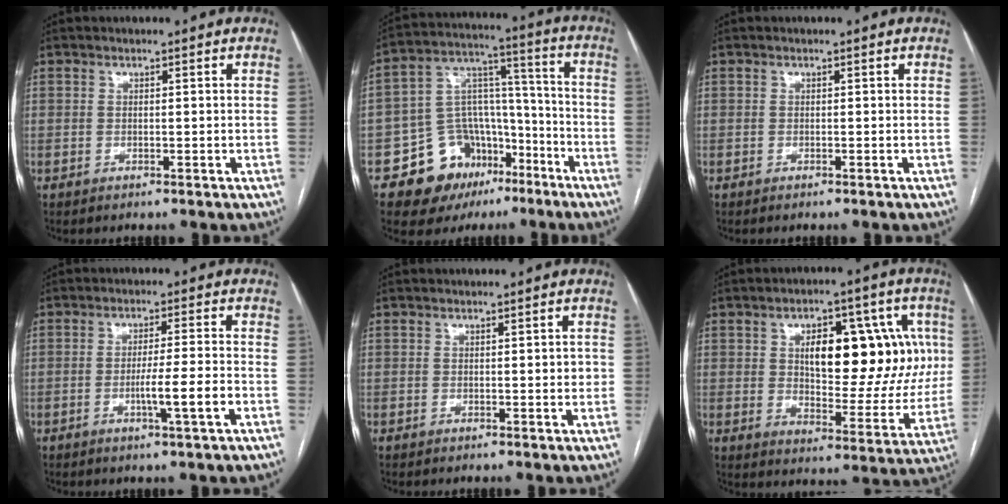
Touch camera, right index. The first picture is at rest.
{"total": 14.4, "force": [-7.9, 10.3, 6.1], "torque": [-0.094, 0.066, -0.116]}
{"total": 0.0}
{"total": 6.1, "force": [-2.1, -0.6, 5.7], "torque": [-0.093, -0.009, -0.035]}
{"total": 1.3, "force": [0.1, 0.4, 1.2], "torque": [-0.013, 0.001, 0.001]}
{"total": 17.2, "force": [4.0, 7.6, 14.9], "torque": [-0.192, 0.020, 0.066]}